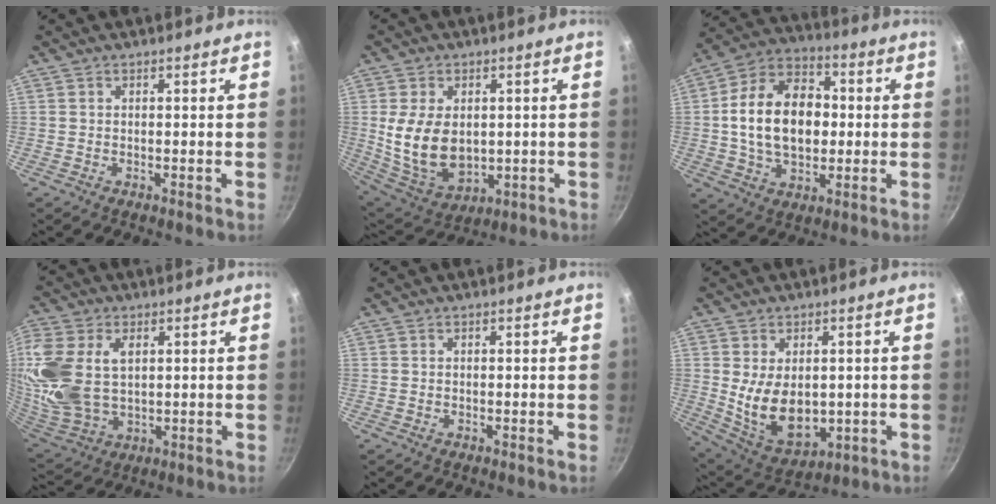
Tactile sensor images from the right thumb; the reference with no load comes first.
{"total": 14.0, "force": [0.5, 9.4, 10.3], "torque": [-0.181, -0.021, 0.031]}
{"total": 17.9, "force": [0.4, 12.2, 13.1], "torque": [-0.189, 0.026, -0.002]}
{"total": 18.6, "force": [4.0, 12.3, 13.3], "torque": [-0.296, -0.012, 0.086]}
{"total": 0.0}
{"total": 13.1, "force": [0.1, 8.6, 9.8], "torque": [-0.141, -0.023, 0.032]}